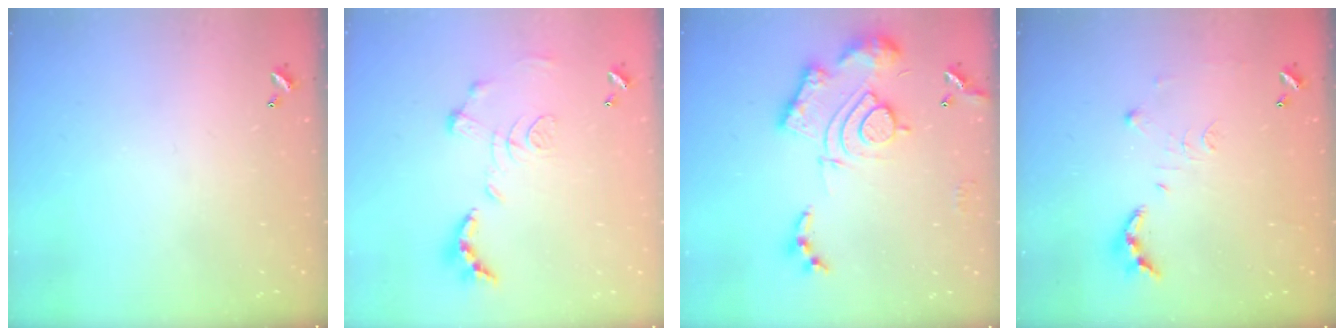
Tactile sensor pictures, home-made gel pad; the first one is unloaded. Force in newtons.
{"total": 1.2, "press": 0.4, "slide": 1.1}
{"total": 19.2, "press": 19.1, "slide": 1.8}
{"total": 8.7, "press": 8.7, "slide": 0.8}